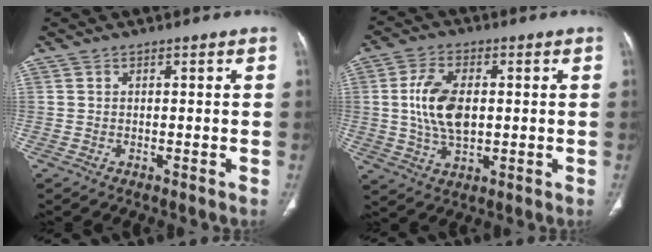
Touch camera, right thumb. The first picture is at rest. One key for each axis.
{"total": 10.8, "fx": 0.9, "fy": 6.1, "fz": 8.9, "tx": -0.172, "ty": -0.002, "tz": 0.023}